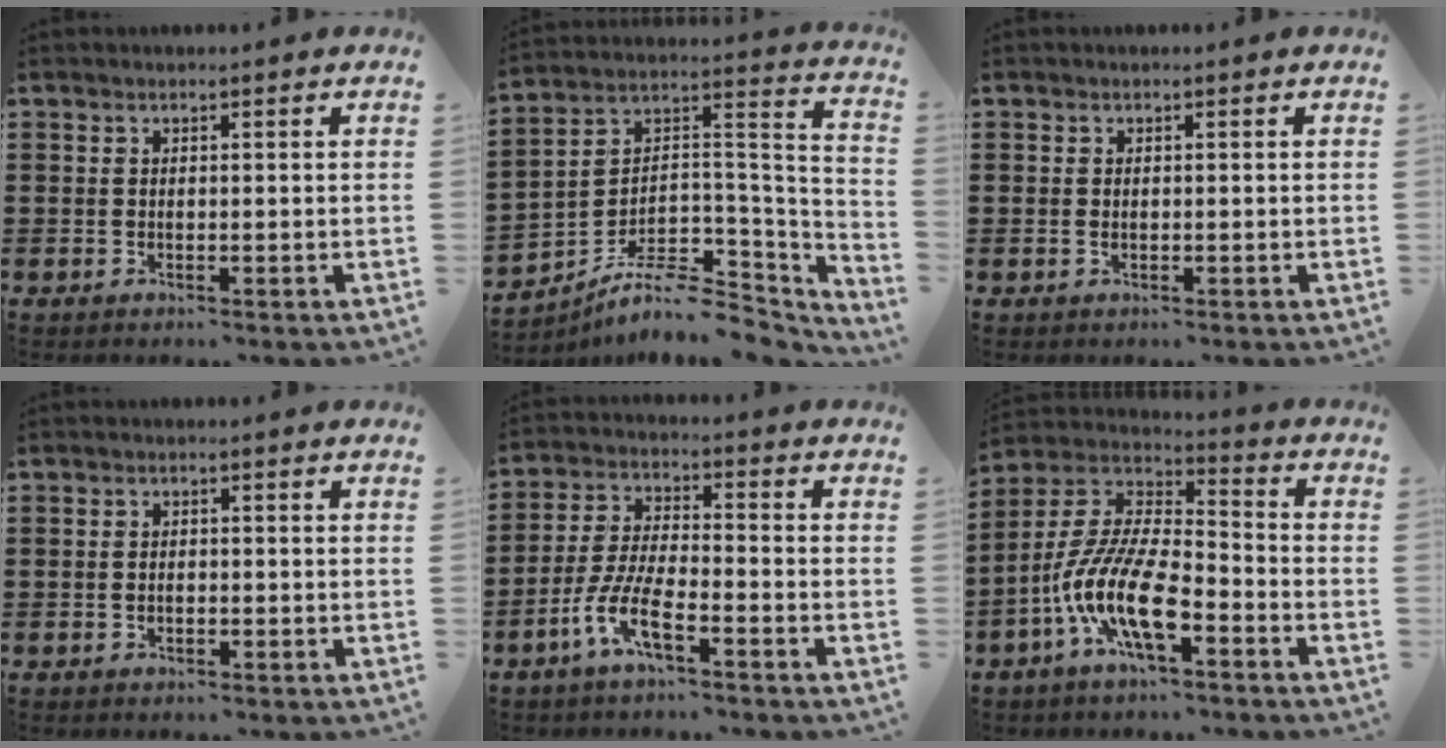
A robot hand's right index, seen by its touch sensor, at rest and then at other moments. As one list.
[{"total": 7.9, "force": [-6.1, 3.2, 3.8], "torque": [-0.076, 0.003, -0.119]}, {"total": 0.6, "force": [-0.1, 0.2, 0.5], "torque": [-0.013, -0.003, 0.000]}, {"total": 0.8, "force": [-0.4, 0.4, 0.6], "torque": [-0.013, -0.002, -0.007]}, {"total": 7.1, "force": [-4.5, 1.6, 5.3], "torque": [-0.141, -0.013, -0.094]}, {"total": 11.8, "force": [-6.2, 3.8, 9.3], "torque": [-0.227, -0.016, -0.127]}]